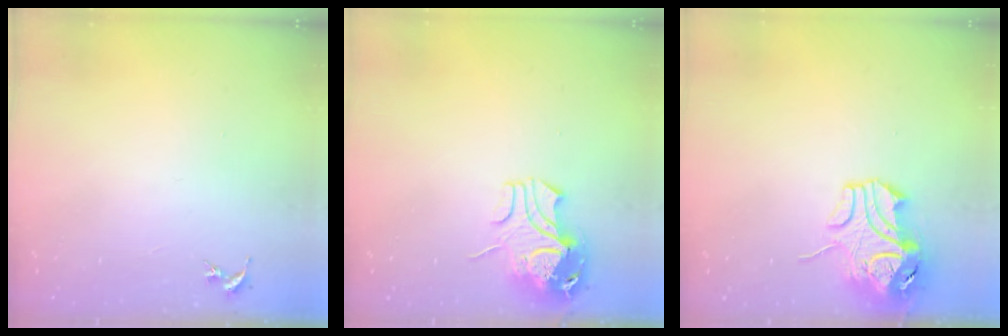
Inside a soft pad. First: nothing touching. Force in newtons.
{"total": 11.5, "press": 11.4, "slide": 1.2}
{"total": 11.9, "press": 11.8, "slide": 1.7}